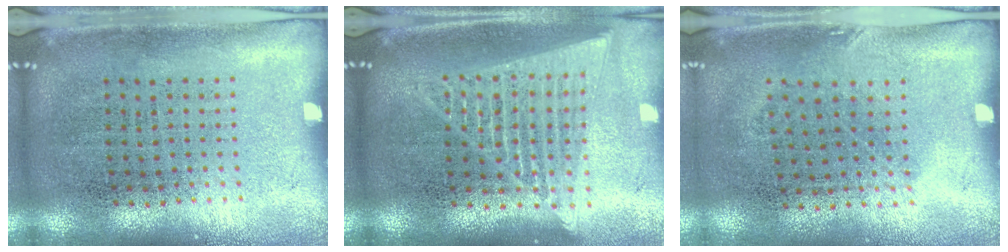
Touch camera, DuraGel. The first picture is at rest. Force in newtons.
{"total": 1.8, "press": 1.6, "slide": 0.9}
{"total": 0.9, "press": 0.6, "slide": 0.6}